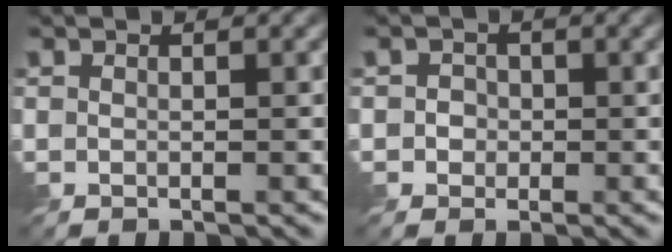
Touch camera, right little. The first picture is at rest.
{"total": 1.6, "force": [-0.1, 1.5, 0.5], "torque": [-0.001, 0.004, -0.003]}